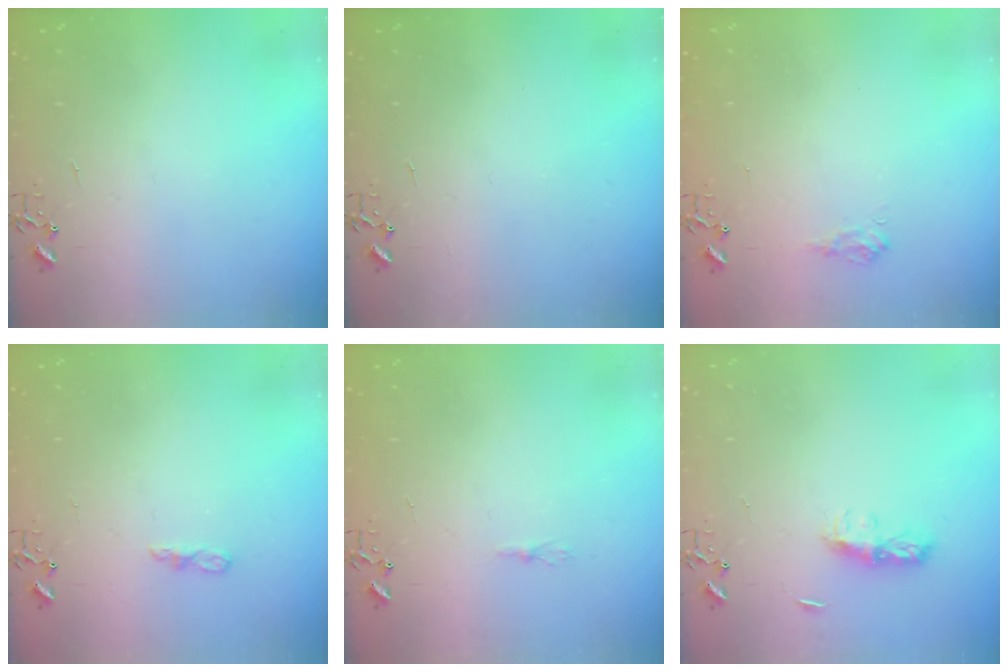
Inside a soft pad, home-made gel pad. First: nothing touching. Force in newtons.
{"total": 0.0}
{"total": 6.8, "press": 6.8, "slide": 0.8}
{"total": 5.0, "press": 5.0, "slide": 0.5}
{"total": 4.7, "press": 4.6, "slide": 0.6}
{"total": 7.4, "press": 7.4, "slide": 0.4}